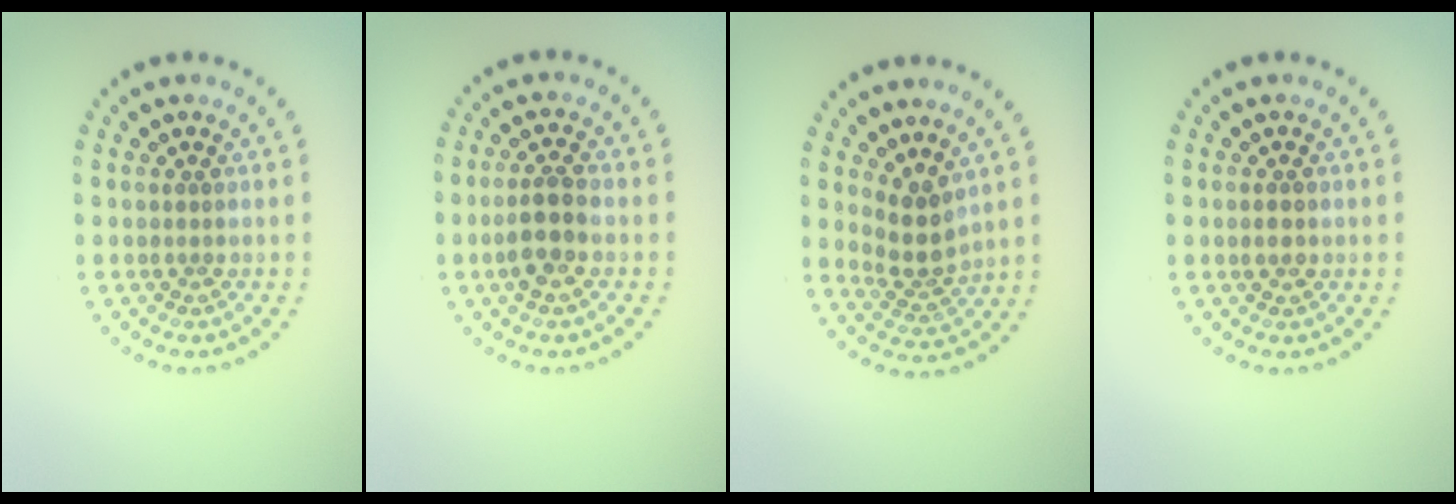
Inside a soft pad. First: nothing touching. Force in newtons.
{"total": 3.0, "press": 2.8, "slide": 1.0}
{"total": 3.0, "press": 2.2, "slide": 1.9}
{"total": 1.2, "press": 1.2, "slide": 0.1}